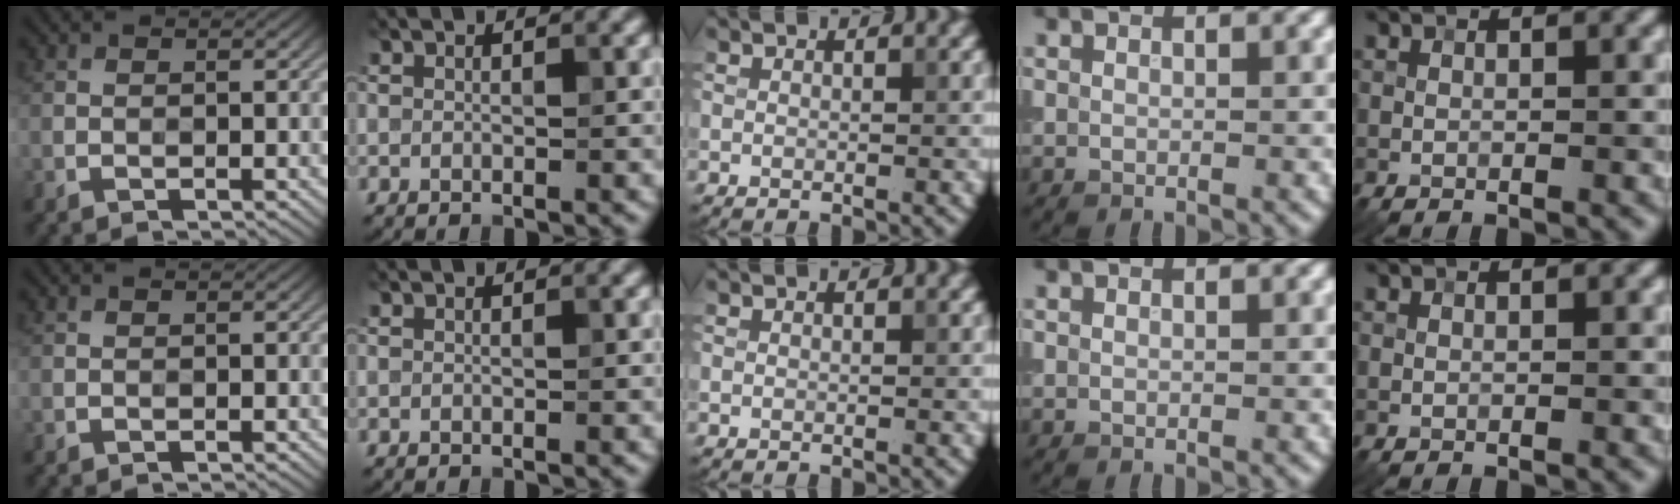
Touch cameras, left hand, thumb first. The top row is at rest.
{}